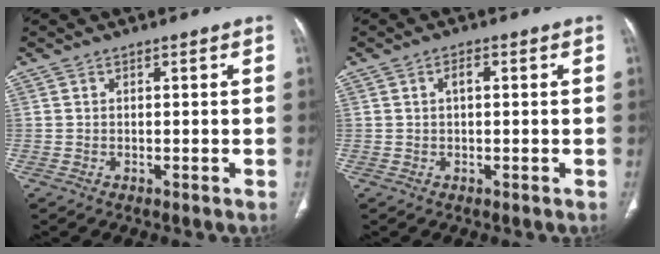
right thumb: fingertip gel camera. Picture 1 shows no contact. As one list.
[{"total": 1.8, "force": [0.3, 0.9, 1.5], "torque": [-0.029, 0.006, 0.004]}]